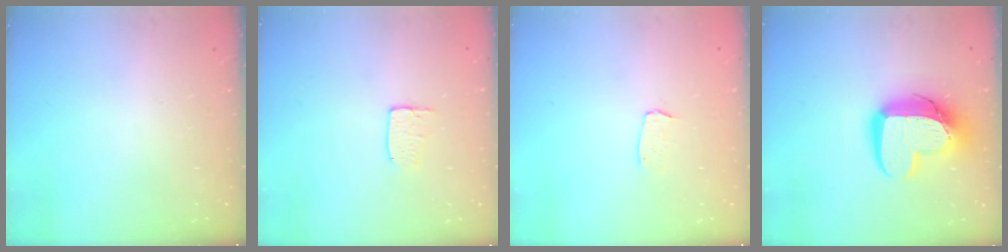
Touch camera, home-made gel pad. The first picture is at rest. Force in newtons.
{"total": 5.4, "press": 5.4, "slide": 0.3}
{"total": 3.0, "press": 3.0, "slide": 0.2}
{"total": 15.1, "press": 15.0, "slide": 1.4}